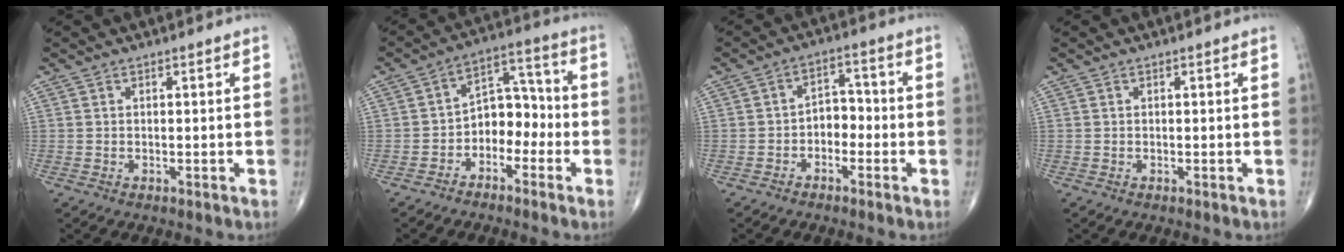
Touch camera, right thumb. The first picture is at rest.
{"total": 8.4, "force": [-3.0, 5.9, 5.1], "torque": [-0.043, 0.050, -0.062]}
{"total": 4.6, "force": [-1.8, 3.3, 2.7], "torque": [-0.020, 0.030, -0.042]}
{"total": 0.0}